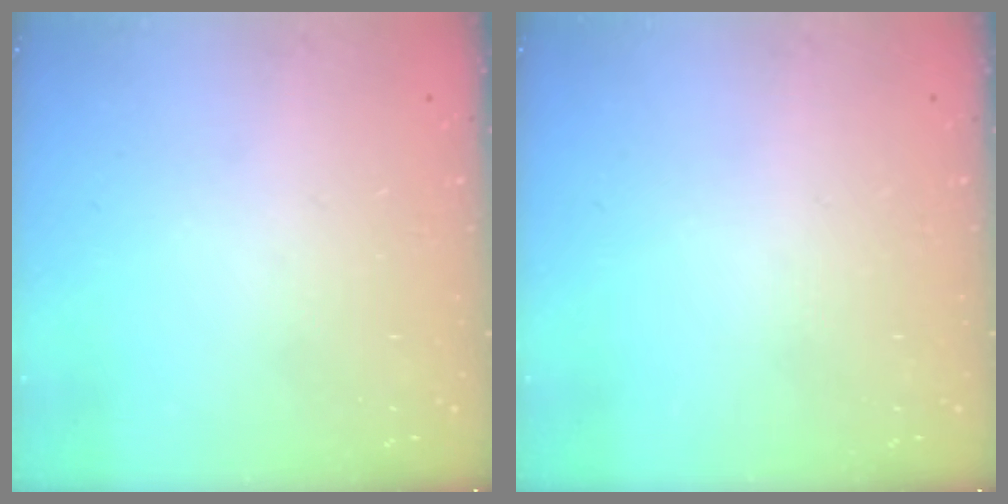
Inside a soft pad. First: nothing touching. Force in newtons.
{"total": 0.0}